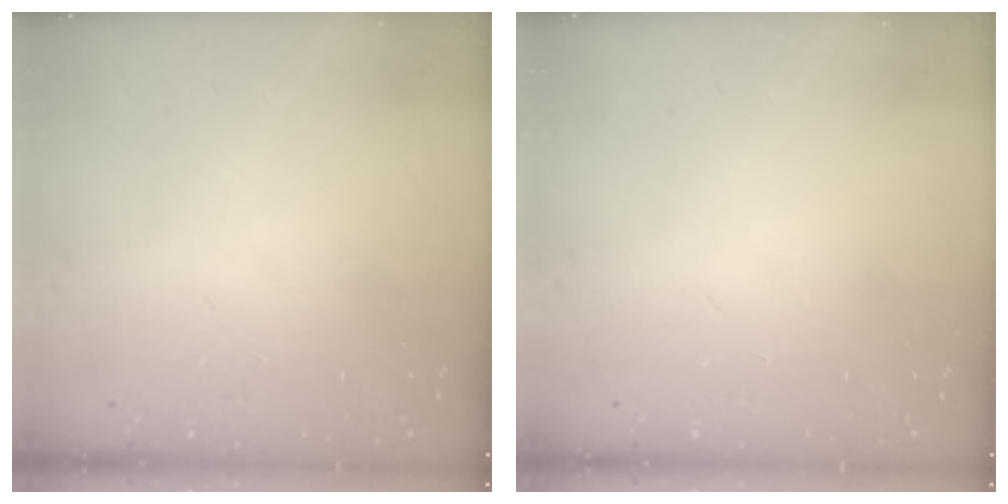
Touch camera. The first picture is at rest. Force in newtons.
{"total": 0.0}